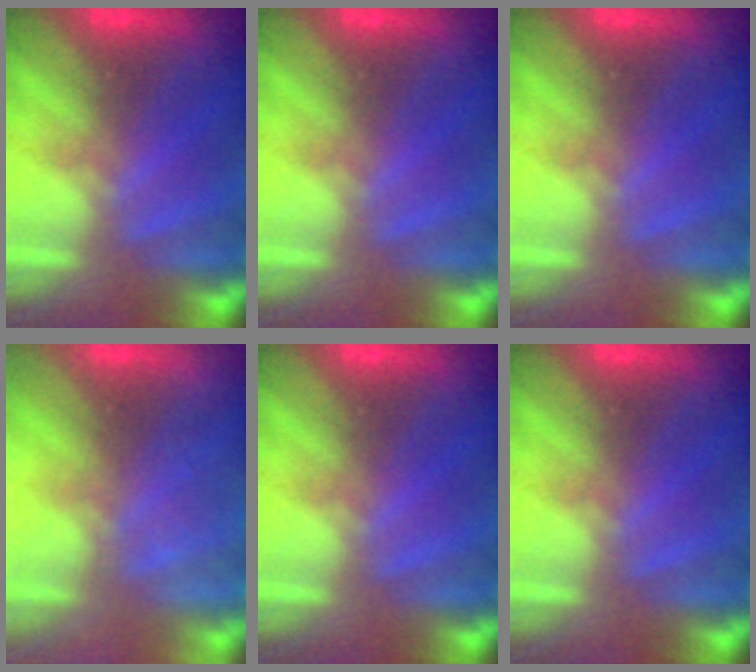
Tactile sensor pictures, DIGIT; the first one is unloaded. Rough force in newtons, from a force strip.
{"total": 0.0}
{"total": 0.0}
{"total": 2.3}
{"total": 0.0}
{"total": 0.0}